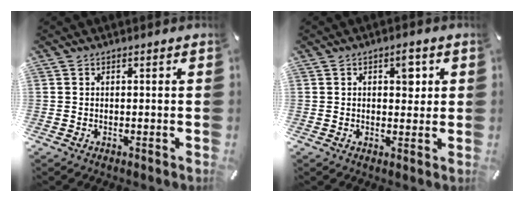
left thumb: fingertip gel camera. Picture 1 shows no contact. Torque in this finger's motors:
{"motor_torque": [-0.07, -0.04, 0.08, -0.03, 0.03]}